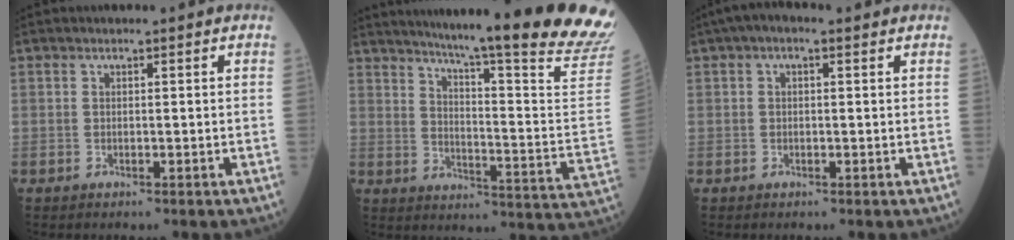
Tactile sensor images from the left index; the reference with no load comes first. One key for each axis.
{"total": 28.7, "fx": 24.3, "fy": -1.1, "fz": 15.3, "tx": -0.206, "ty": -0.107, "tz": 0.304}
{"total": 3.1, "fx": 1.6, "fy": 1.2, "fz": 2.4, "tx": -0.046, "ty": 0.024, "tz": 0.023}